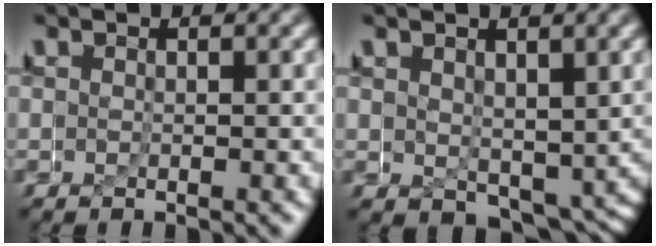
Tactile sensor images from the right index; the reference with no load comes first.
{"total": 2.4, "force": [-1.3, 1.5, 1.4], "torque": [-0.026, -0.027, -0.006]}